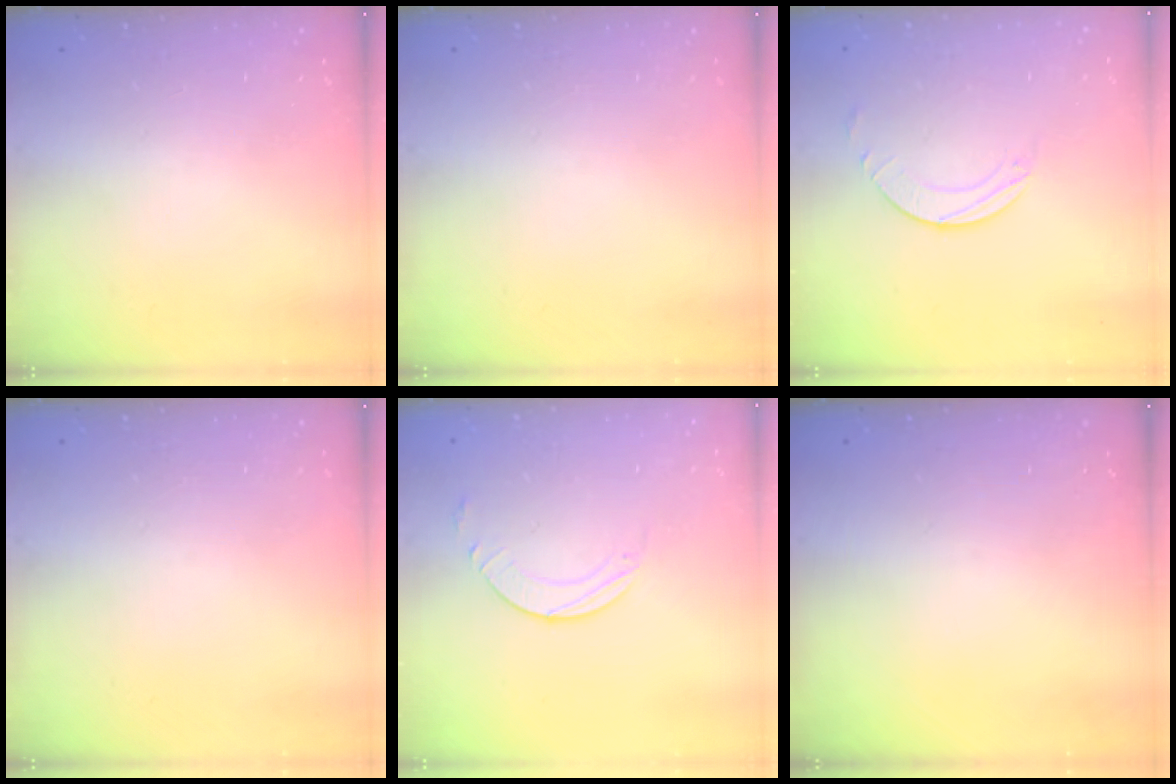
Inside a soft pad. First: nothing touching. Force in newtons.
{"total": 0.0}
{"total": 1.6, "press": 1.6, "slide": 0.2}
{"total": 0.0}
{"total": 3.9, "press": 3.8, "slide": 0.5}
{"total": 0.0}